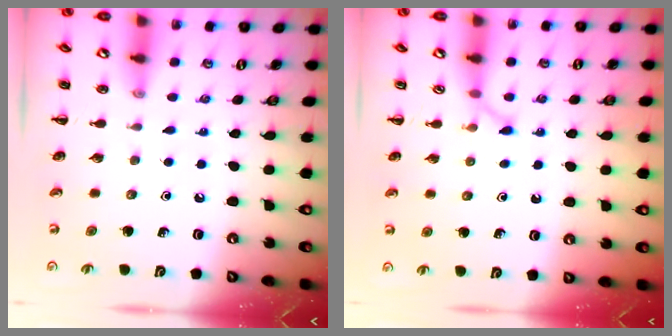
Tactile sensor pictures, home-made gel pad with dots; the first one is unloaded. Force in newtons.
{"total": 3.4, "press": 3.1, "slide": 1.3}